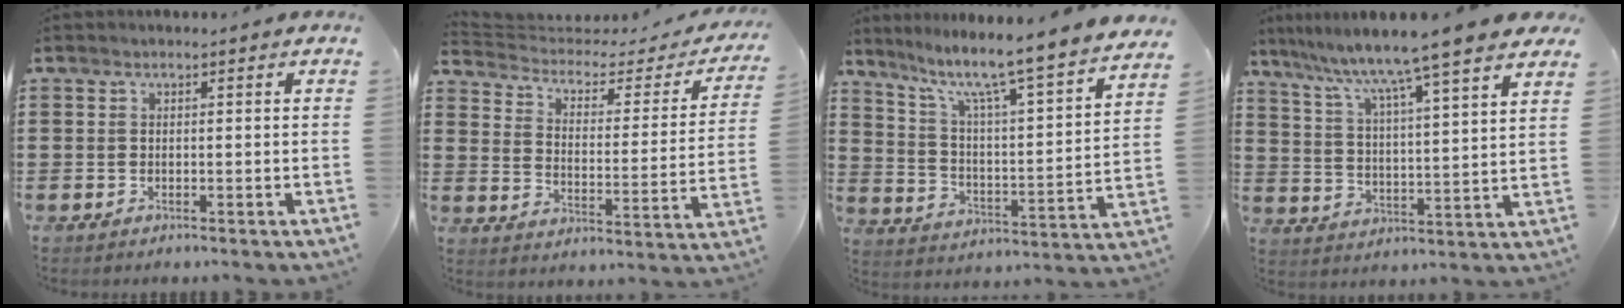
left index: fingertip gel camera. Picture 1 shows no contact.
{"total": 2.7, "force": [2.0, 1.3, 1.3], "torque": [-0.045, -0.019, 0.024]}
{"total": 7.3, "force": [6.0, -0.4, 4.1], "torque": [-0.106, -0.059, 0.090]}
{"total": 7.2, "force": [6.1, -1.4, 3.5], "torque": [-0.094, -0.053, 0.091]}